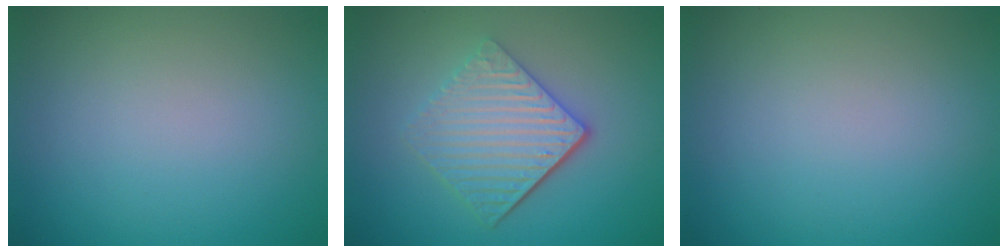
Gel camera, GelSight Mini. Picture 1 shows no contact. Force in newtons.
{"total": 5.0, "press": 3.7, "slide": 3.4}
{"total": 0.0}